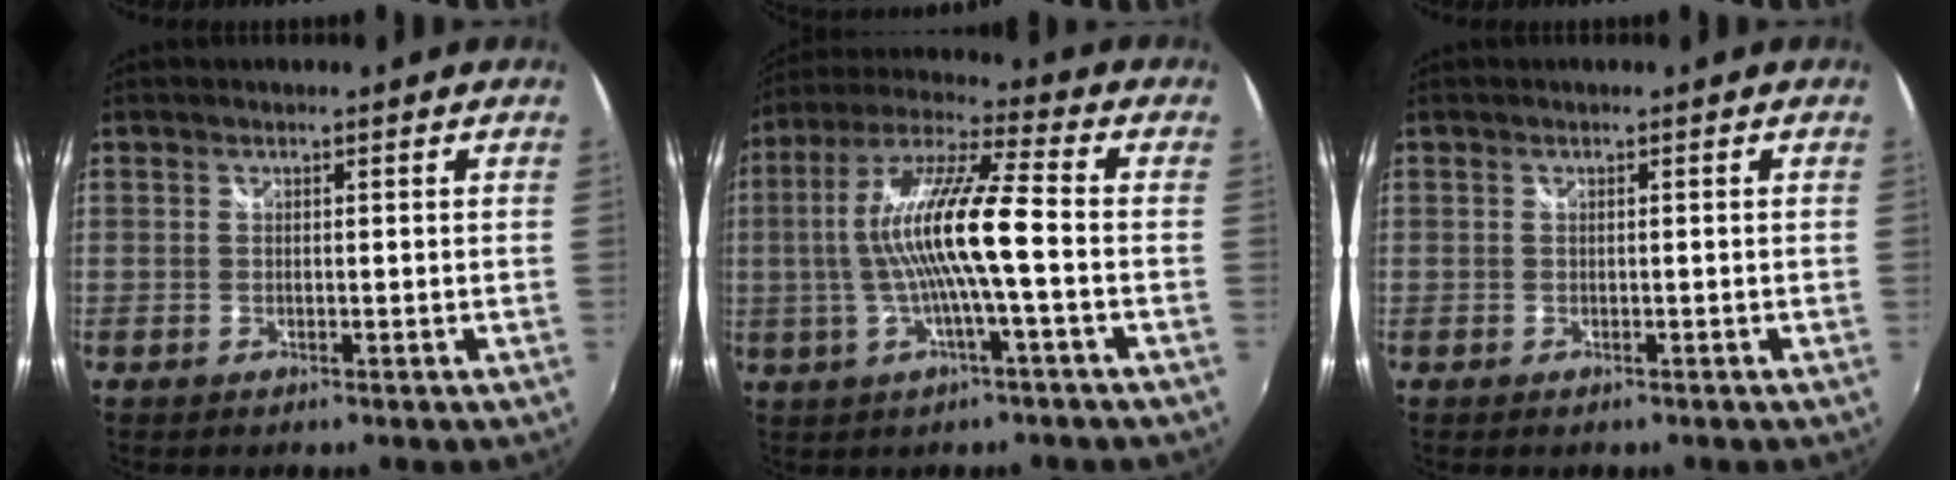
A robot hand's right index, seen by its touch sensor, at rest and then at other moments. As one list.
[{"total": 14.0, "force": [-1.6, 0.6, 13.9], "torque": [-0.263, 0.008, -0.030]}, {"total": 0.7, "force": [-0.5, 0.3, 0.3], "torque": [-0.008, -0.002, -0.007]}]